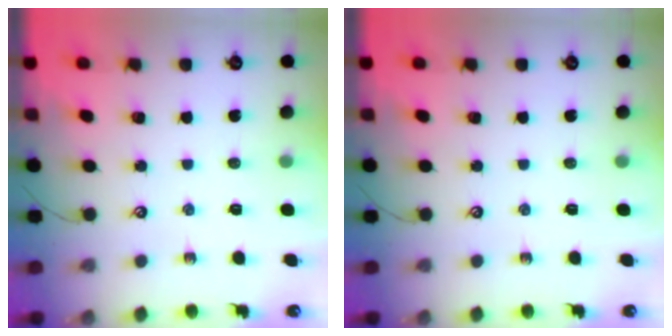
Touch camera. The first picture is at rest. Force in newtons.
{"total": 0.0}